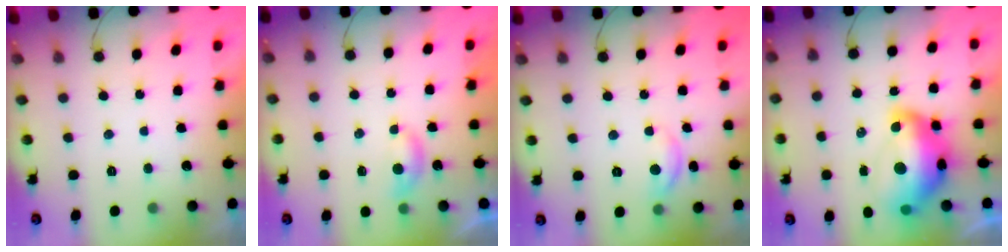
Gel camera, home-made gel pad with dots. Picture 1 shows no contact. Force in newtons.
{"total": 3.3, "press": 3.3, "slide": 0.5}
{"total": 6.6, "press": 6.6, "slide": 0.4}
{"total": 17.0, "press": 16.9, "slide": 1.3}